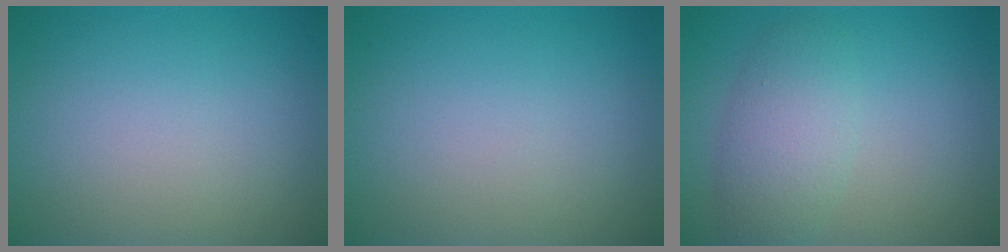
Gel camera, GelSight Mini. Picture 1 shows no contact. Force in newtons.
{"total": 0.0}
{"total": 4.0, "press": 4.0, "slide": 0.1}